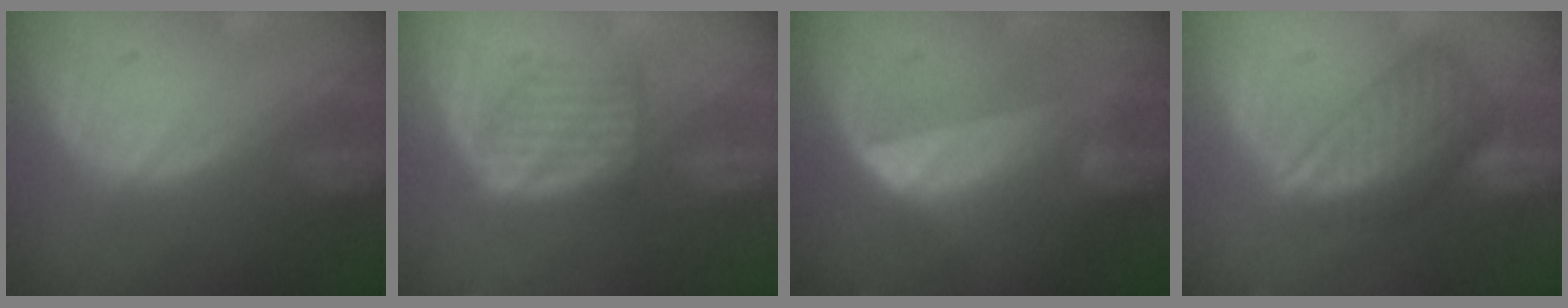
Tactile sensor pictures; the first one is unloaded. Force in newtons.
{"total": 5.0, "press": 4.9, "slide": 1.2}
{"total": 6.3, "press": 6.3, "slide": 0.4}
{"total": 8.6, "press": 7.5, "slide": 4.1}